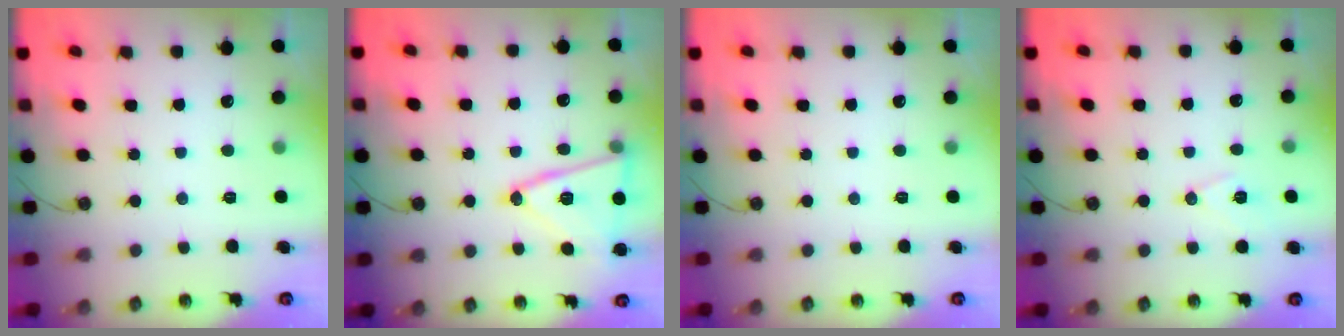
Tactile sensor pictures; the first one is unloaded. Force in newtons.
{"total": 14.9, "press": 14.6, "slide": 3.1}
{"total": 0.0}
{"total": 7.9, "press": 7.0, "slide": 3.6}